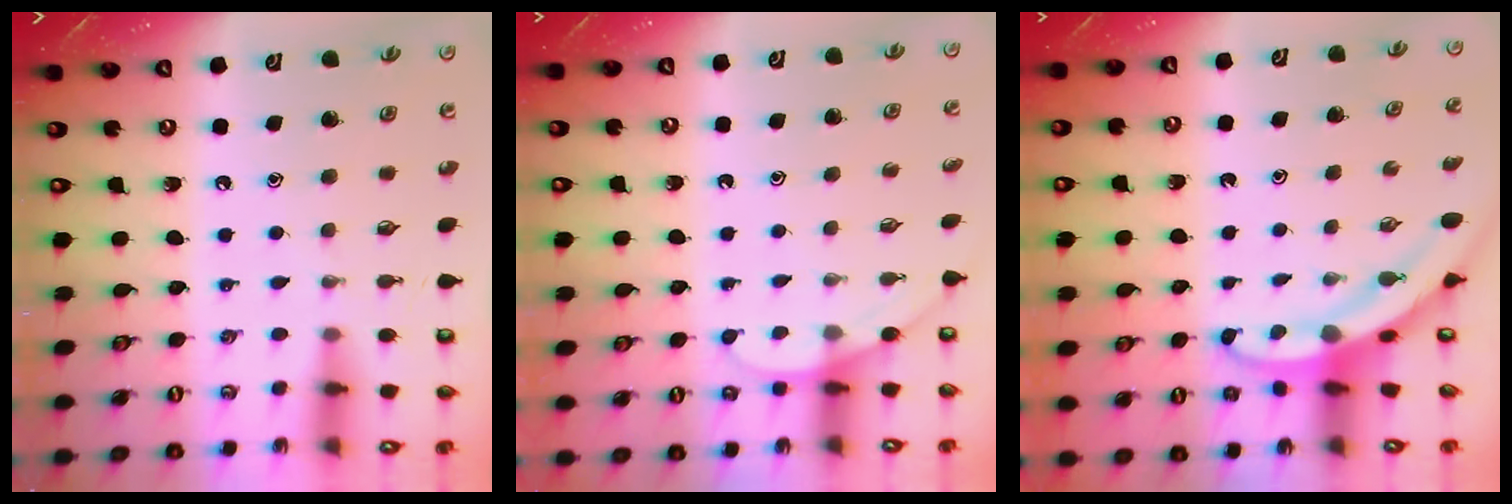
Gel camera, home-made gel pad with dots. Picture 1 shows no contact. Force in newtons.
{"total": 3.2, "press": 3.1, "slide": 0.3}
{"total": 3.7, "press": 3.7, "slide": 0.5}